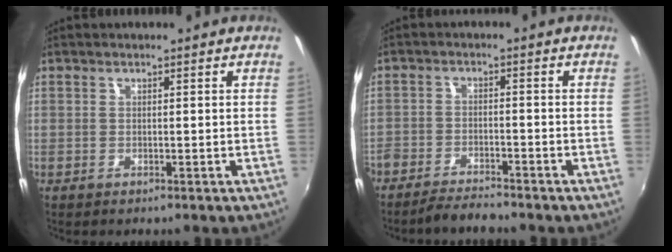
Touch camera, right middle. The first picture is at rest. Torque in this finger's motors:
{"motor_torque": [0.99, -0.88, 0.28, 0.15]}